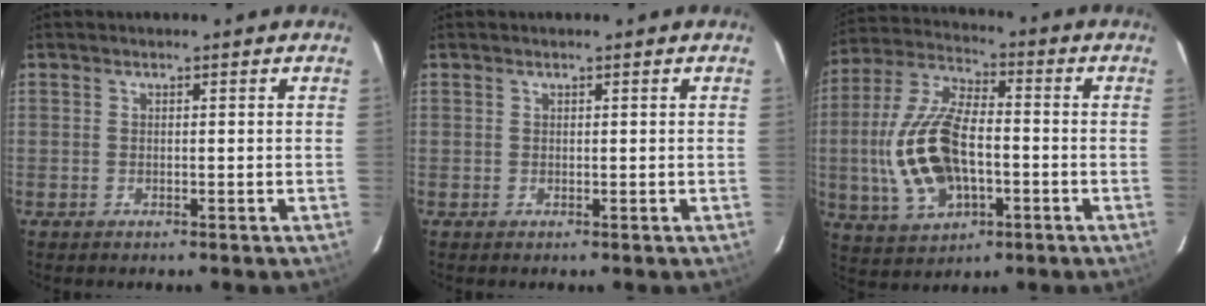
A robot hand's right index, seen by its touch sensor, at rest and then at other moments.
{"total": 0.0}
{"total": 17.1, "force": [-2.6, 9.0, 14.4], "torque": [-0.313, 0.005, -0.040]}